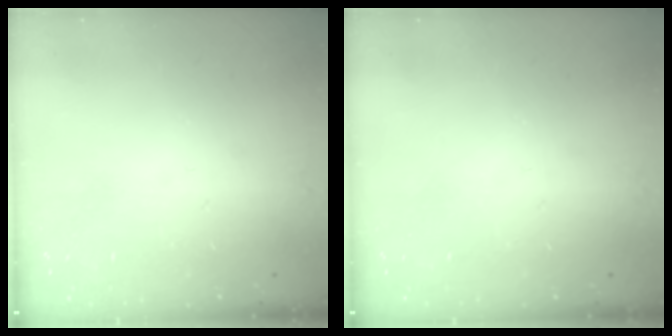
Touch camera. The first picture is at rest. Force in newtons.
{"total": 0.0}